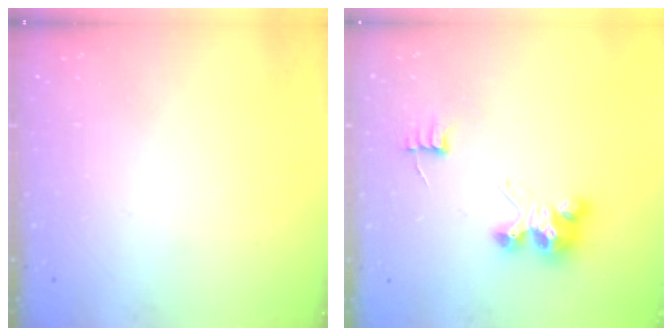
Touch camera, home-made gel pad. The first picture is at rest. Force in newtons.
{"total": 6.8, "press": 6.8, "slide": 0.2}